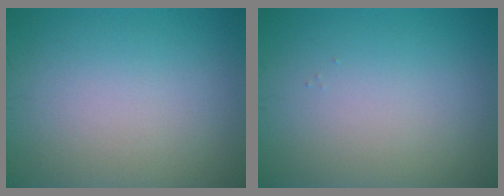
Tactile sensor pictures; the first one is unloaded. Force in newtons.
{"total": 0.0}